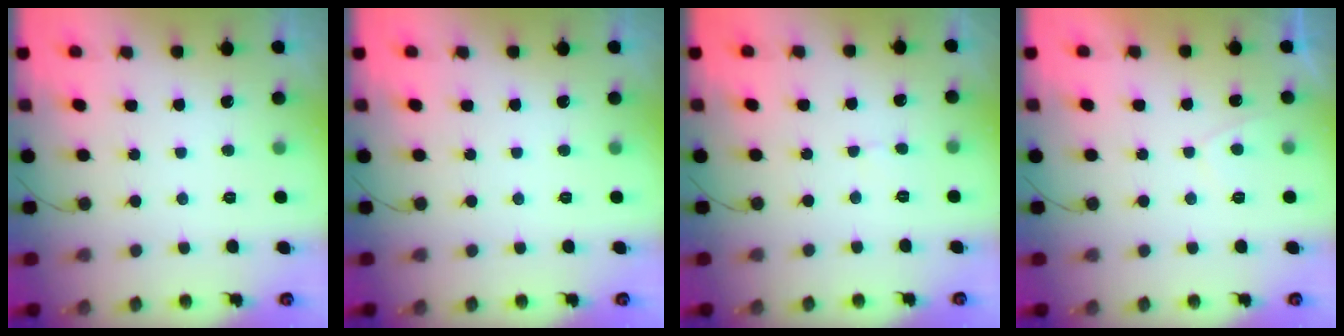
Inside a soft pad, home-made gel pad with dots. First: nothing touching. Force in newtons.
{"total": 0.0}
{"total": 3.1, "press": 3.1, "slide": 0.3}
{"total": 2.3, "press": 2.2, "slide": 0.6}